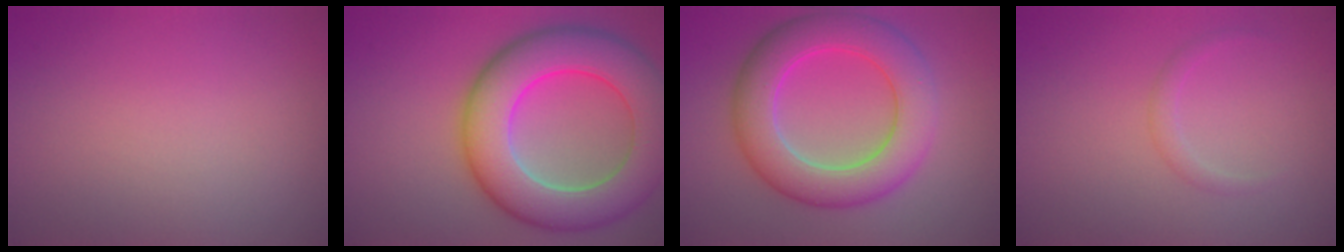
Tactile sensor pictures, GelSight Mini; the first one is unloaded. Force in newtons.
{"total": 10.8, "press": 10.8, "slide": 0.5}
{"total": 7.7, "press": 7.7, "slide": 0.3}
{"total": 1.0, "press": 1.0, "slide": 0.1}